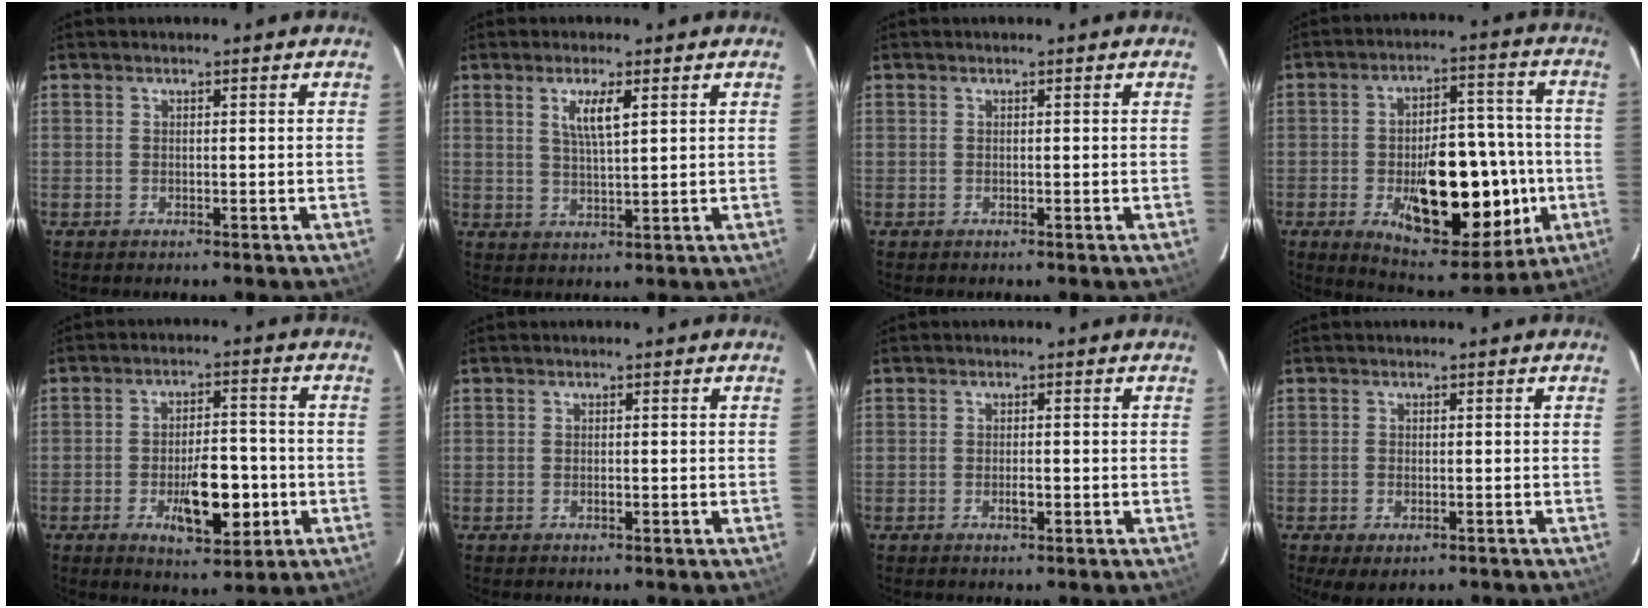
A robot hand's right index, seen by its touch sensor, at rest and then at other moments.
{"total": 4.6, "force": [1.9, 0.7, 4.1], "torque": [-0.079, -0.002, 0.036]}
{"total": 0.0}
{"total": 21.7, "force": [-5.5, 11.2, 17.7], "torque": [-0.272, 0.012, -0.061]}
{"total": 10.8, "force": [-3.4, 4.4, 9.2], "torque": [-0.157, 0.002, -0.040]}
{"total": 0.8, "force": [-0.3, 0.6, 0.5], "torque": [-0.008, 0.001, -0.005]}
{"total": 1.7, "force": [-0.6, 0.8, 1.4], "torque": [-0.025, 0.001, -0.012]}
{"total": 4.2, "force": [-2.2, 2.3, 2.7], "torque": [-0.059, -0.015, -0.033]}